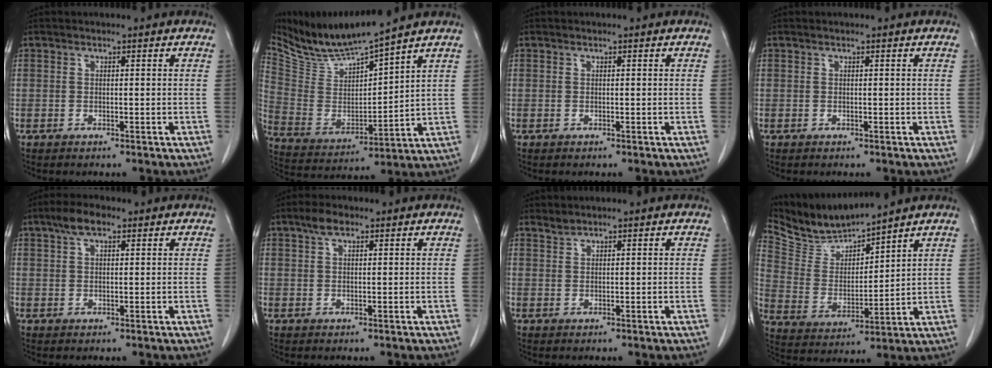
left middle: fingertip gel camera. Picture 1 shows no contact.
{"total": 10.7, "force": [10.2, -0.9, 3.3], "torque": [-0.076, -0.015, 0.211]}
{"total": 0.0}
{"total": 0.0}
{"total": 3.9, "force": [2.3, 1.6, 2.6], "torque": [-0.054, 0.013, 0.043]}
{"total": 2.4, "force": [1.5, 1.1, 1.6], "torque": [-0.034, 0.009, 0.030]}
{"total": 0.9, "force": [0.9, 0.0, 0.0], "torque": [-0.005, 0.001, 0.021]}
{"total": 9.5, "force": [9.3, 0.1, 1.7], "torque": [-0.054, 0.001, 0.200]}